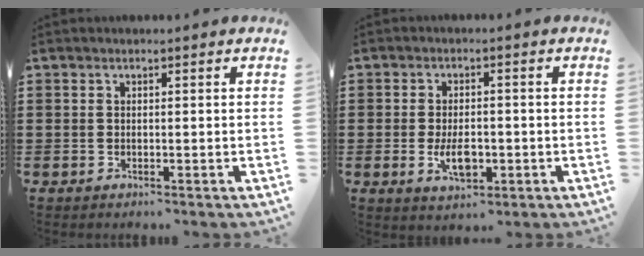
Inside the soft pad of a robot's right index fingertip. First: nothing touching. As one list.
[{"total": 5.0, "force": [-1.2, 2.4, 4.2], "torque": [-0.080, -0.007, -0.023]}]